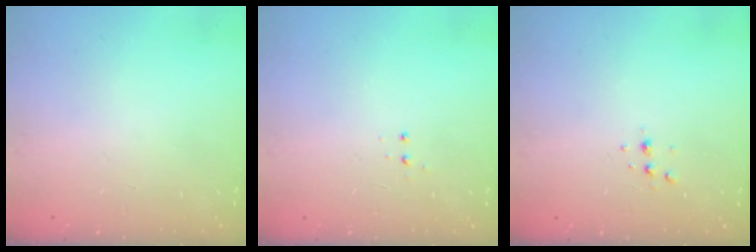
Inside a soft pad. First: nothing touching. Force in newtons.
{"total": 3.3, "press": 3.2, "slide": 0.7}
{"total": 3.1, "press": 3.1, "slide": 0.6}